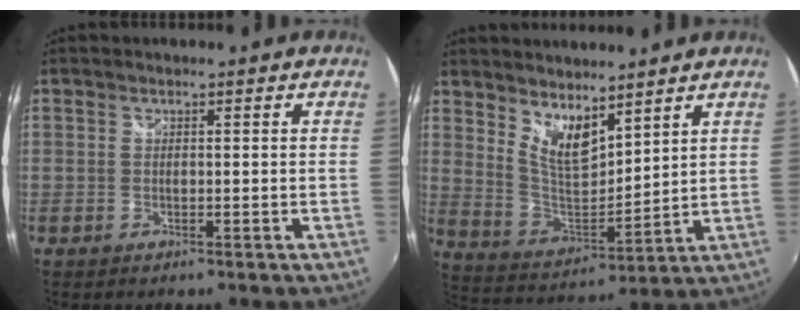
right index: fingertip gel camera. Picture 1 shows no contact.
{"total": 9.2, "force": [6.3, 3.5, 5.7], "torque": [-0.100, -0.012, 0.126]}